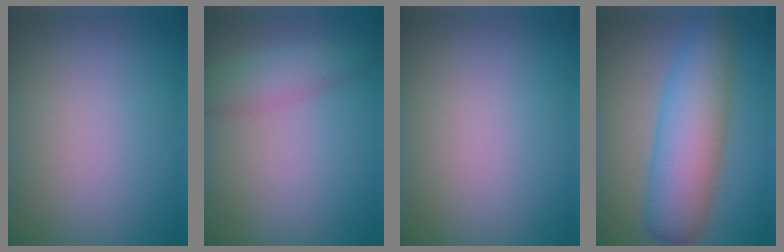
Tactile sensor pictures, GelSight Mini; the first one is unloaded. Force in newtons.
{"total": 2.8, "press": 2.8, "slide": 0.1}
{"total": 0.0}
{"total": 7.2, "press": 7.2, "slide": 0.1}